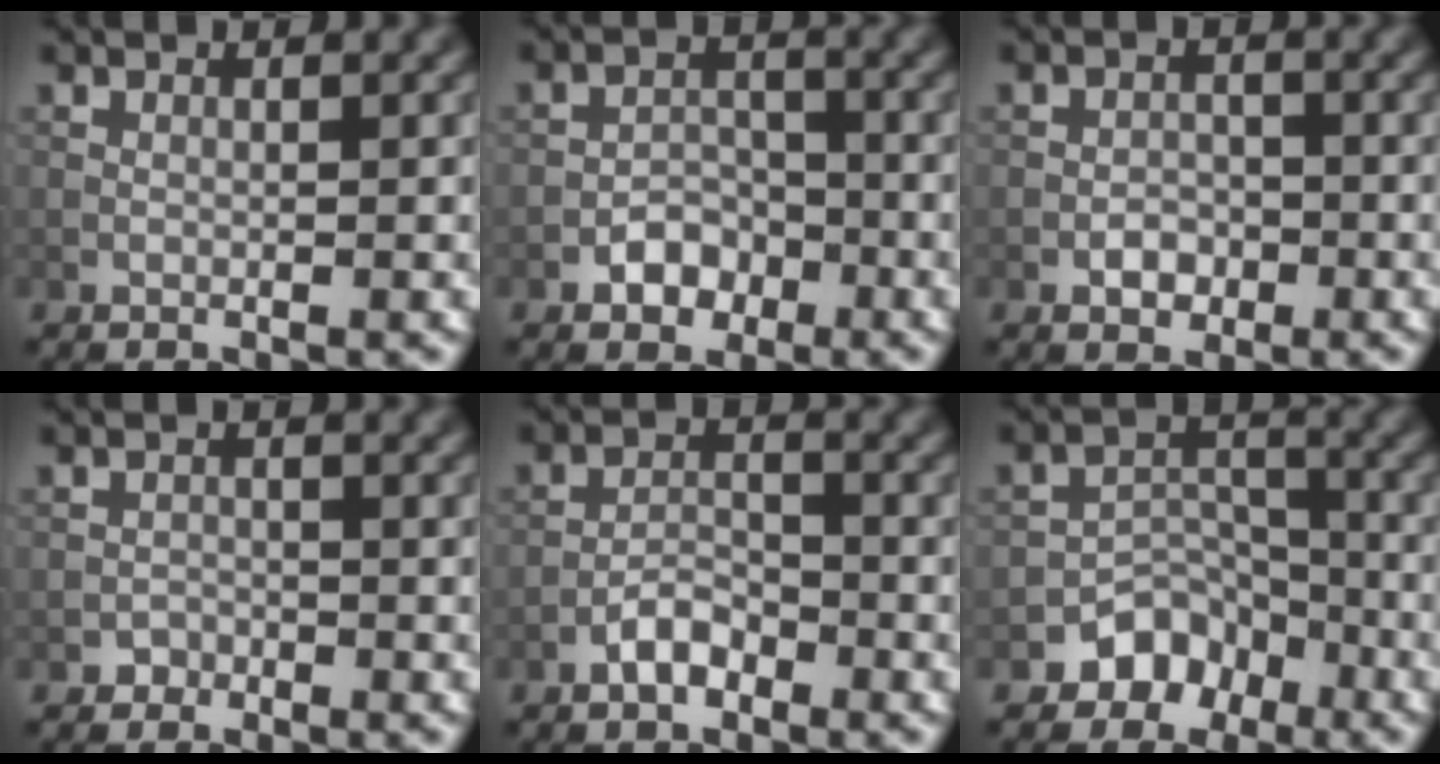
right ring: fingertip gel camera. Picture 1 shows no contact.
{"total": 2.6, "force": [-1.5, 1.8, 1.1], "torque": [-0.010, 0.007, -0.024]}
{"total": 1.8, "force": [-0.9, 1.3, 0.9], "torque": [-0.012, 0.003, -0.017]}
{"total": 0.9, "force": [-0.6, 0.6, -0.1], "torque": [0.010, 0.003, -0.010]}
{"total": 2.3, "force": [-1.6, 1.0, 1.3], "torque": [-0.019, 0.009, -0.032]}
{"total": 3.8, "force": [-2.6, 2.6, 0.9], "torque": [0.003, 0.006, -0.045]}